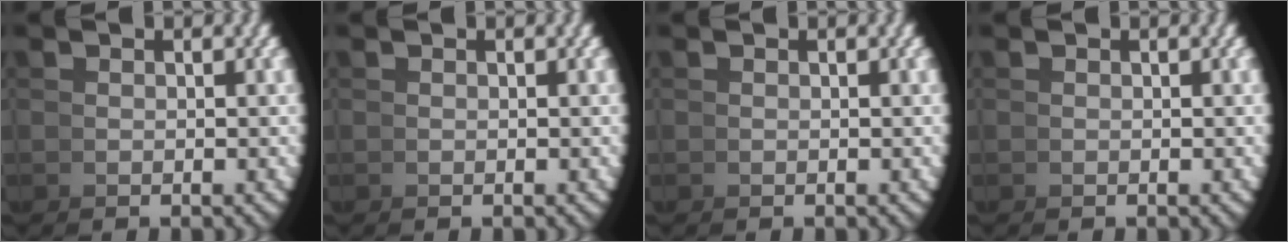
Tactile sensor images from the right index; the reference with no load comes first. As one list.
[{"total": 0.0}, {"total": 0.0}, {"total": 0.0}]